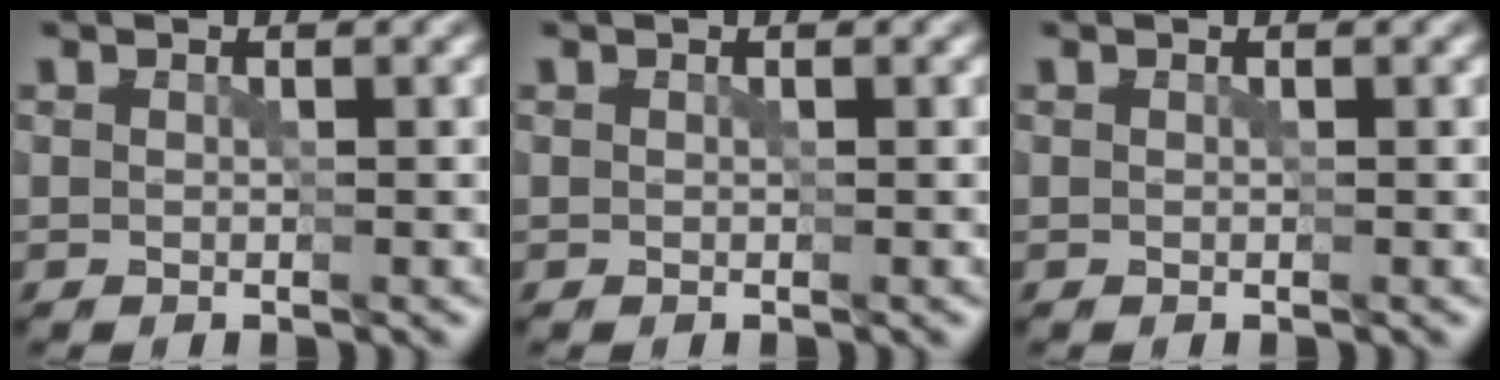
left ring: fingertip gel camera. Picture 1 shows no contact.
{"total": 0.0}
{"total": 0.0}